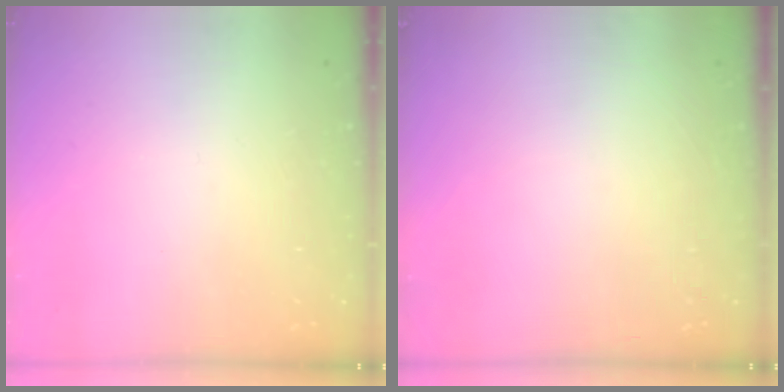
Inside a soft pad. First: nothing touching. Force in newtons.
{"total": 0.0}